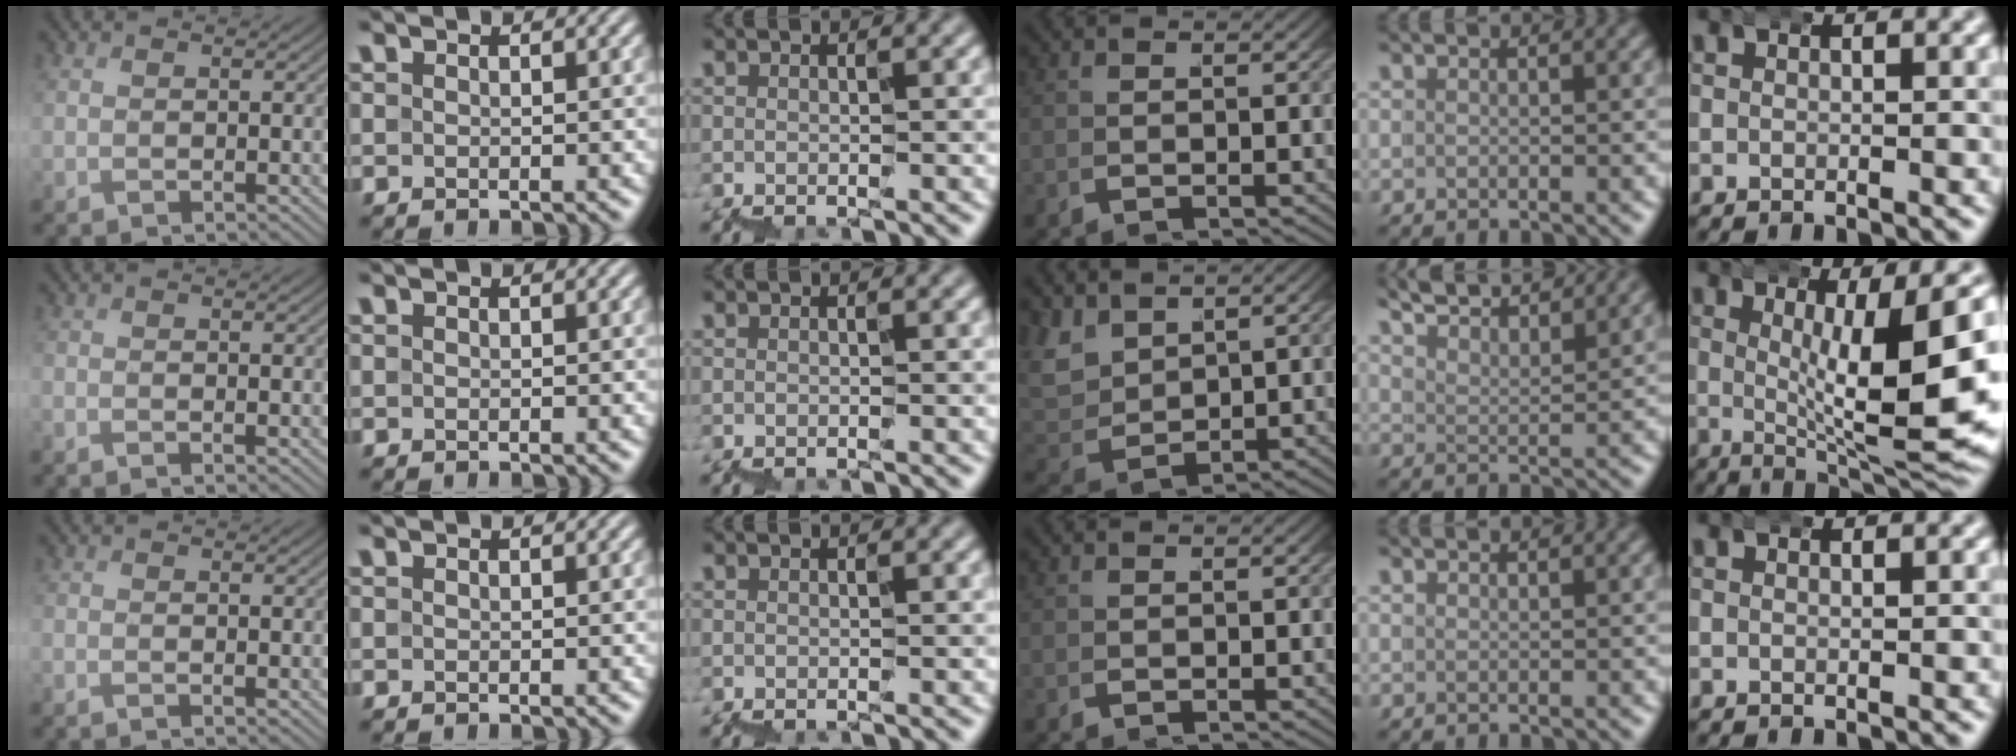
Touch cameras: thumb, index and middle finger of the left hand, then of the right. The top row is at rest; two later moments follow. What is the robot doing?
{"motion": "wrap", "object": "belt"}